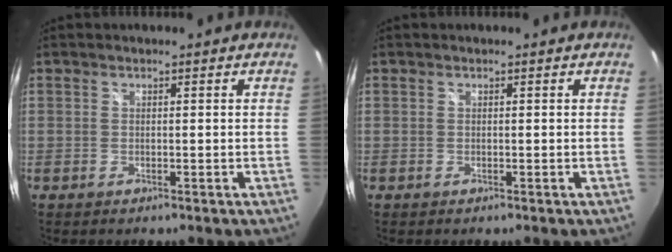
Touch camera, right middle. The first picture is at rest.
{"total": 0.0}